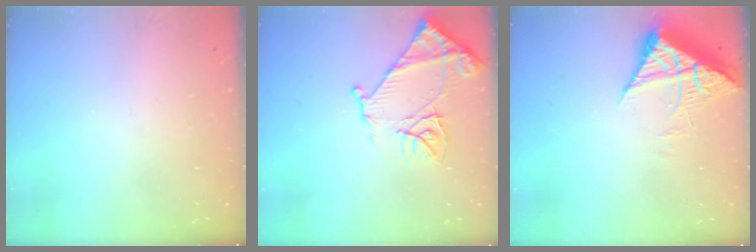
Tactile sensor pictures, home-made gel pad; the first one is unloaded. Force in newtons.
{"total": 13.0, "press": 13.0, "slide": 1.3}
{"total": 7.2, "press": 7.2, "slide": 0.8}